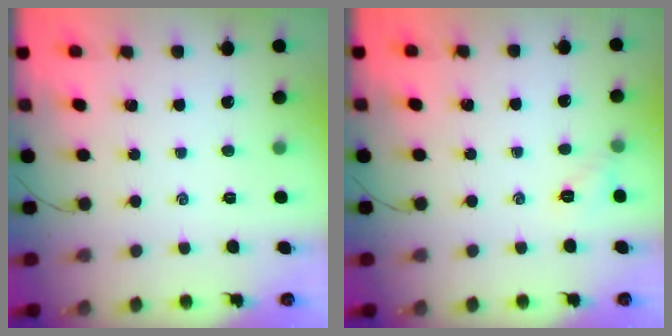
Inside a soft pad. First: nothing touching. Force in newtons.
{"total": 5.9, "press": 5.6, "slide": 1.6}